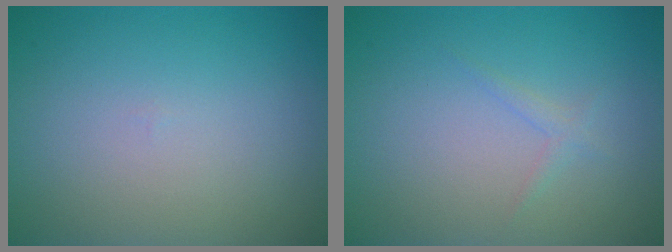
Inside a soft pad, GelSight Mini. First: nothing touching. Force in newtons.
{"total": 0.8, "press": 0.8, "slide": 0.0}